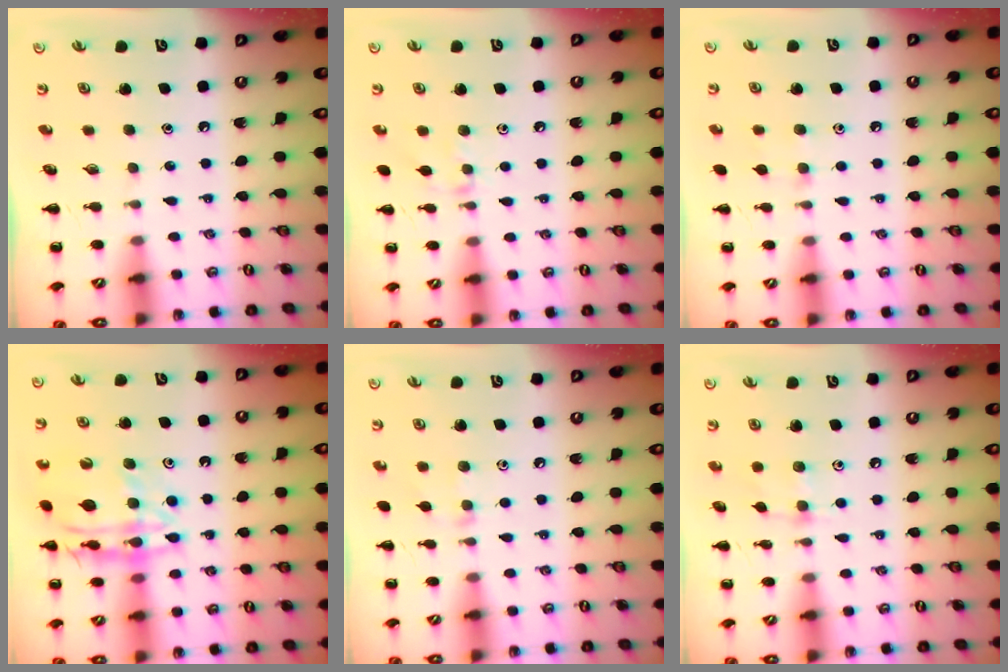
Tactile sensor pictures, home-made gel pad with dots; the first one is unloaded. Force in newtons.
{"total": 7.0, "press": 6.9, "slide": 1.3}
{"total": 5.3, "press": 5.0, "slide": 1.9}
{"total": 16.3, "press": 16.1, "slide": 2.3}
{"total": 6.2, "press": 5.9, "slide": 1.9}
{"total": 5.6, "press": 5.5, "slide": 1.1}